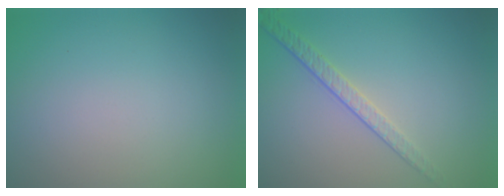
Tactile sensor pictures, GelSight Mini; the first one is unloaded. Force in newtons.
{"total": 2.1, "press": 1.6, "slide": 1.4}